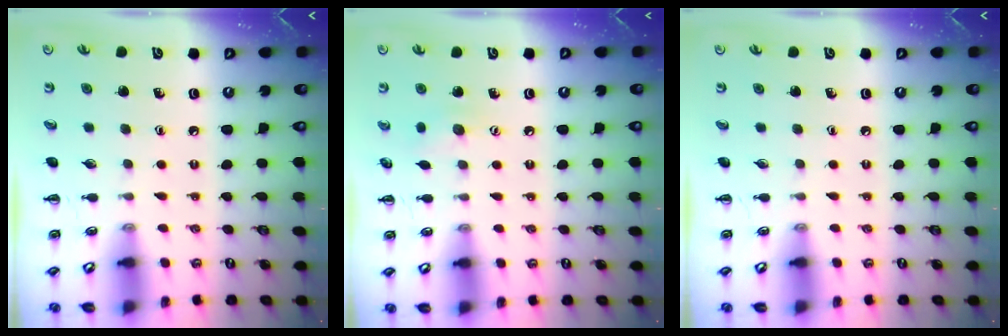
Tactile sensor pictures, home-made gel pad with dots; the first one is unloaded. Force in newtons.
{"total": 7.2, "press": 7.0, "slide": 1.7}
{"total": 0.0}